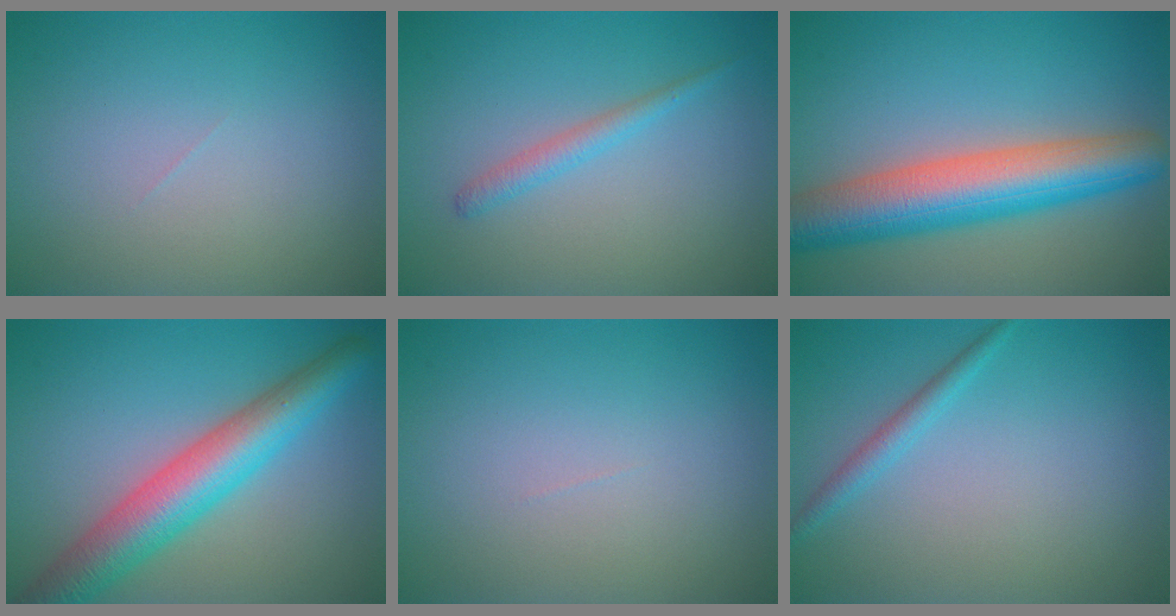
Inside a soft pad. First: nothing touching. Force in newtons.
{"total": 1.5, "press": 1.5, "slide": 0.2}
{"total": 9.0, "press": 8.9, "slide": 0.3}
{"total": 7.4, "press": 7.4, "slide": 0.5}
{"total": 0.0}
{"total": 1.5, "press": 1.5, "slide": 0.1}